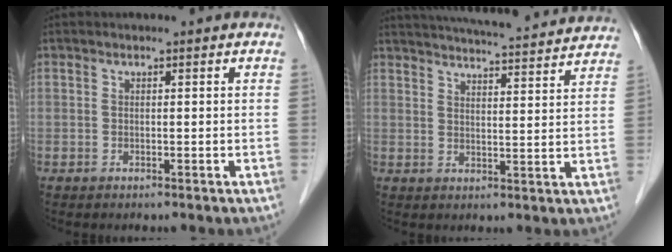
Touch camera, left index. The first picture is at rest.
{"total": 21.6, "force": [20.2, 1.8, 7.4], "torque": [-0.119, 0.007, 0.260]}